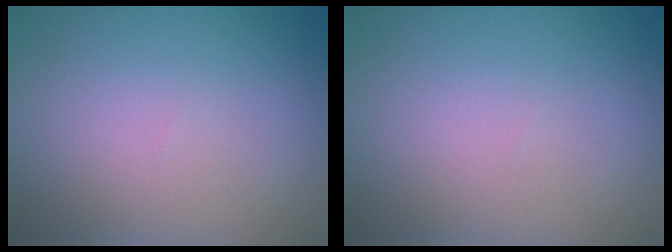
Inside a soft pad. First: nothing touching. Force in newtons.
{"total": 0.0}